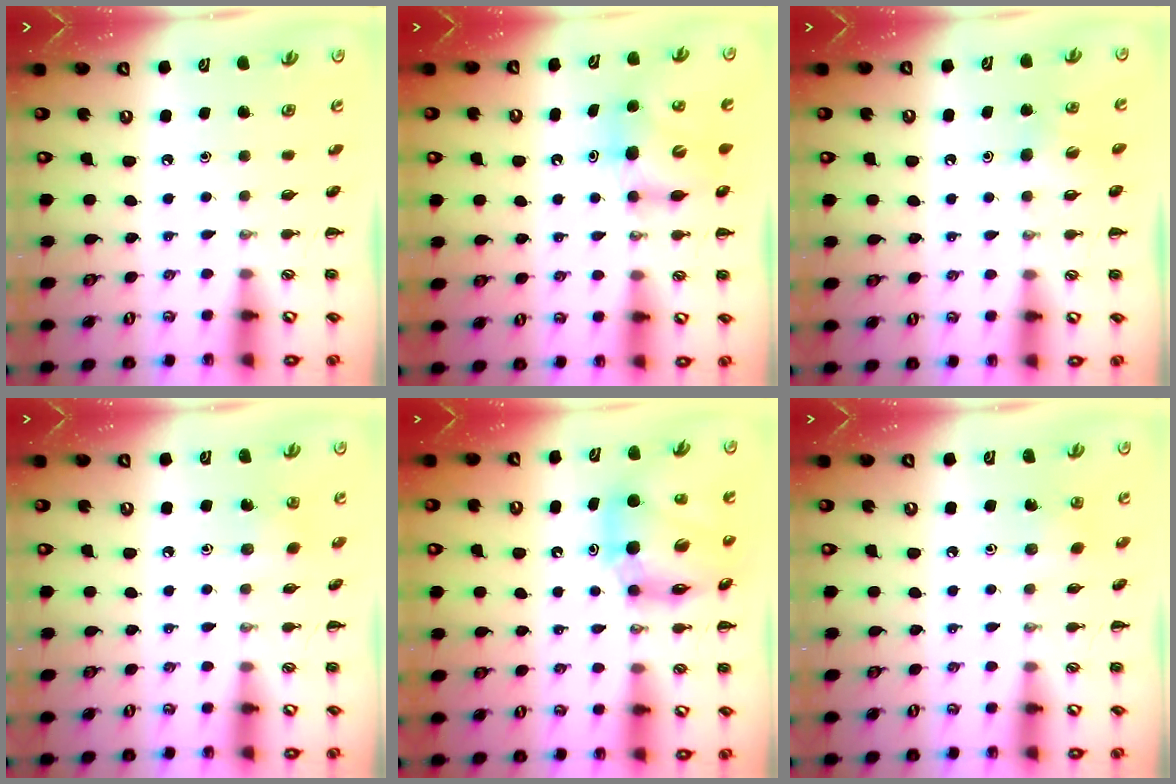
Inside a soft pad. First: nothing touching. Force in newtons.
{"total": 7.0, "press": 7.0, "slide": 0.3}
{"total": 4.0, "press": 3.8, "slide": 1.4}
{"total": 2.8, "press": 2.6, "slide": 0.9}
{"total": 12.2, "press": 11.7, "slide": 3.3}
{"total": 2.8, "press": 2.6, "slide": 0.9}